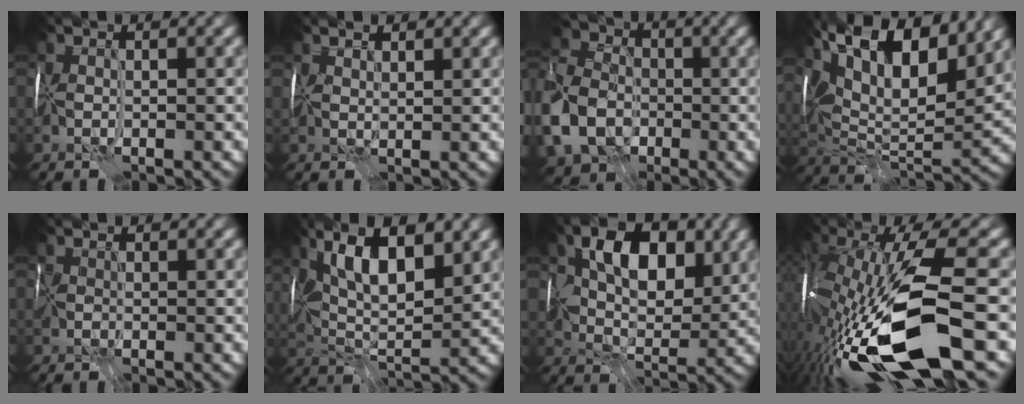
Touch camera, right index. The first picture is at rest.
{"total": 1.1, "force": [1.1, 0.2, 0.2], "torque": [-0.008, 0.002, 0.022]}
{"total": 10.3, "force": [-3.4, 8.0, 5.5], "torque": [-0.141, -0.012, -0.082]}
{"total": 16.7, "force": [8.8, 7.4, 12.1], "torque": [-0.214, 0.044, 0.143]}
{"total": 1.8, "force": [-0.4, 1.4, 1.0], "torque": [-0.032, -0.006, -0.008]}
{"total": 9.4, "force": [4.0, 3.7, 7.6], "torque": [-0.137, 0.003, 0.070]}
{"total": 8.0, "force": [2.7, 5.0, 5.6], "torque": [-0.081, -0.002, 0.044]}
{"total": 13.8, "force": [-5.6, 3.8, 12.0], "torque": [-0.238, -0.015, -0.096]}